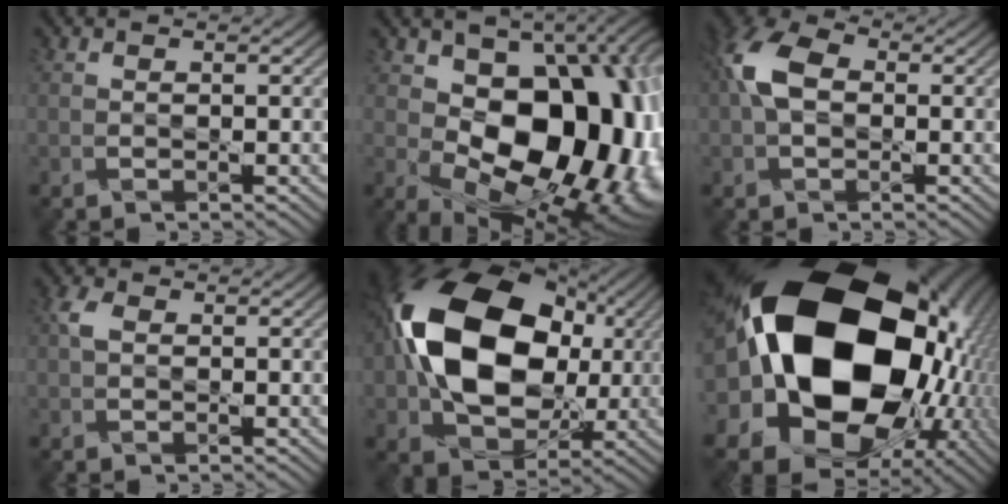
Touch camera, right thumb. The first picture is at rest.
{"total": 16.8, "force": [0.5, 10.9, 12.8], "torque": [-0.157, -0.025, 0.018]}
{"total": 6.0, "force": [0.5, 4.1, 4.3], "torque": [-0.104, 0.015, -0.003]}
{"total": 1.5, "force": [0.4, 1.1, 1.0], "torque": [-0.025, 0.006, 0.002]}
{"total": 19.0, "force": [1.8, 13.4, 13.4], "torque": [-0.282, -0.005, 0.042]}
{"total": 24.1, "force": [3.0, 17.2, 16.6], "torque": [-0.347, -0.078, 0.089]}